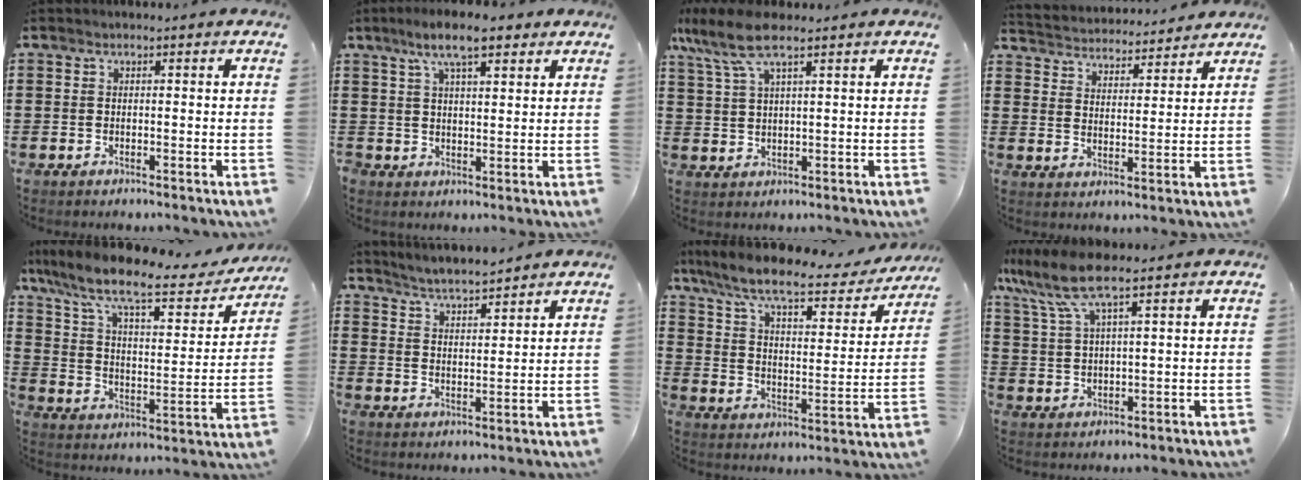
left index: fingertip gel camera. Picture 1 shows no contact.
{"total": 7.4, "force": [4.9, 2.6, 4.9], "torque": [-0.108, 0.007, 0.088]}
{"total": 7.9, "force": [5.0, 2.1, 5.7], "torque": [-0.136, -0.007, 0.085]}
{"total": 3.8, "force": [3.7, 0.1, -0.6], "torque": [-0.013, -0.031, 0.061]}
{"total": 10.7, "force": [8.1, 1.8, 6.7], "torque": [-0.160, -0.046, 0.133]}
{"total": 4.3, "force": [4.2, -0.4, 0.5], "torque": [-0.025, -0.021, 0.074]}
{"total": 8.7, "force": [7.0, 1.3, 5.0], "torque": [-0.124, -0.041, 0.117]}
{"total": 8.9, "force": [6.1, 1.5, 6.3], "torque": [-0.146, -0.016, 0.108]}